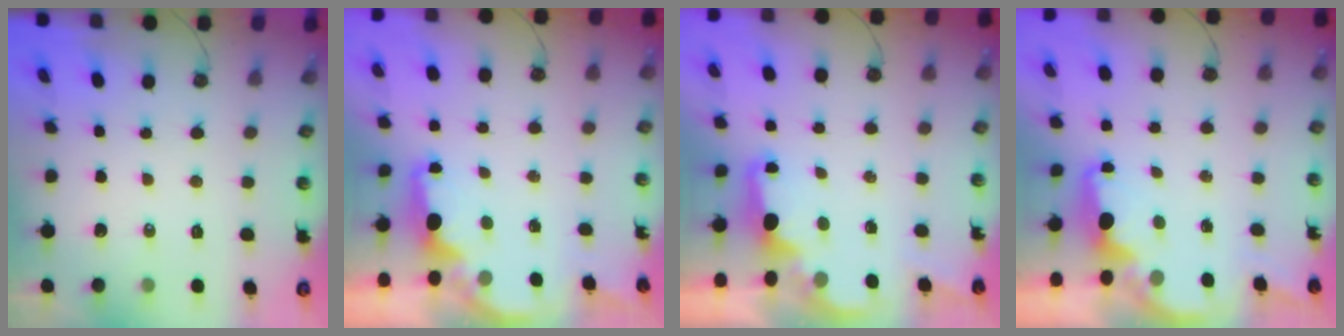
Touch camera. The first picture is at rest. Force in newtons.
{"total": 2.5, "press": 2.3, "slide": 0.8}
{"total": 2.2, "press": 2.1, "slide": 0.8}
{"total": 2.2, "press": 2.0, "slide": 0.8}